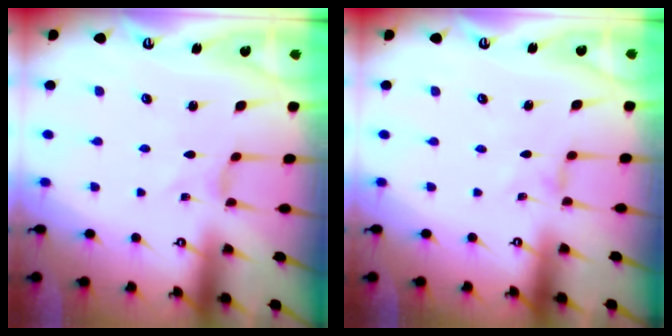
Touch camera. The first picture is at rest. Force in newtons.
{"total": 0.6, "press": 0.5, "slide": 0.2}